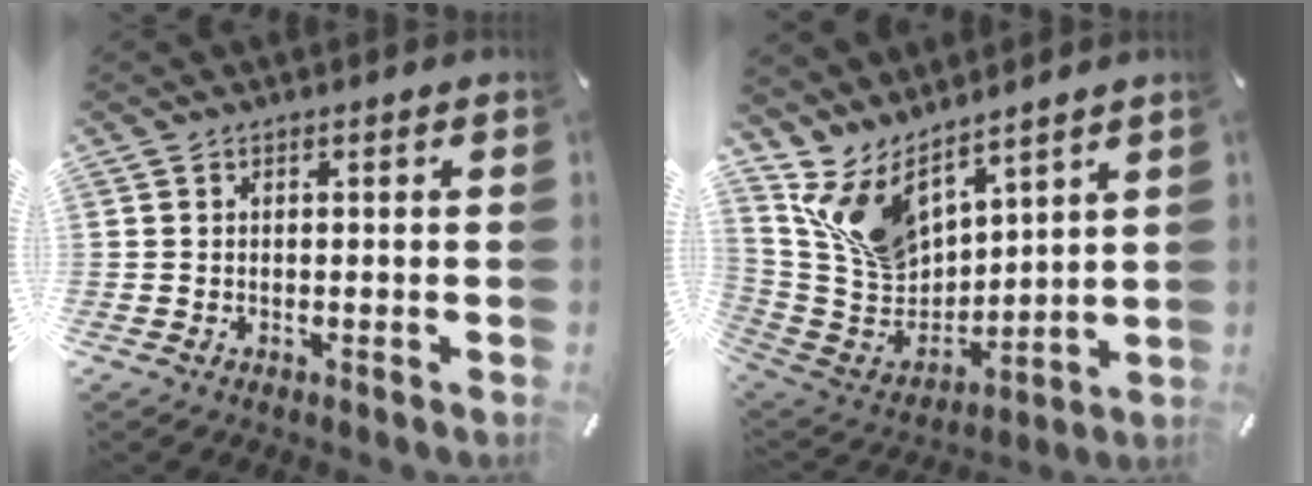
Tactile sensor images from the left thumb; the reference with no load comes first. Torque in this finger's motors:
{"motor_torque": [1.86, 0.32, 1.11, -1.65, 0.29]}